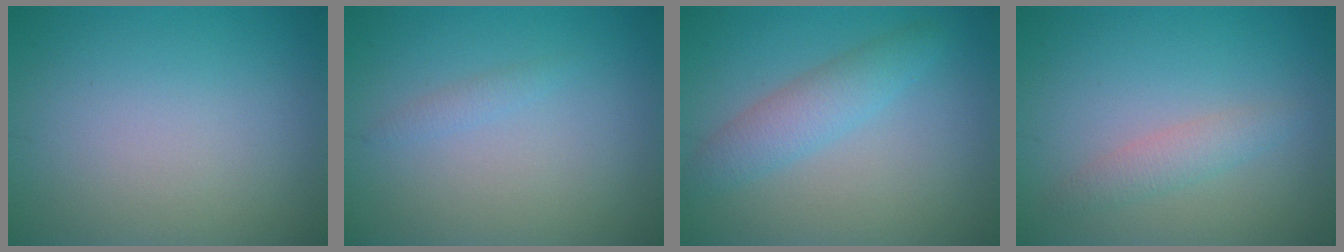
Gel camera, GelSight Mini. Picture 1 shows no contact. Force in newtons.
{"total": 0.8, "press": 0.8, "slide": 0.1}
{"total": 3.1, "press": 3.0, "slide": 0.1}
{"total": 1.8, "press": 1.8, "slide": 0.0}